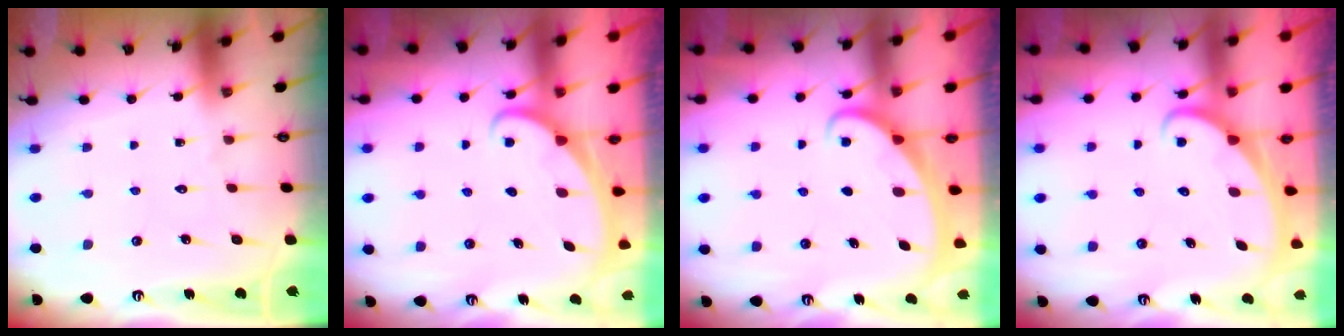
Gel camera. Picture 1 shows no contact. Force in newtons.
{"total": 1.6, "press": 1.6, "slide": 0.1}
{"total": 2.1, "press": 2.1, "slide": 0.1}
{"total": 2.5, "press": 2.5, "slide": 0.3}